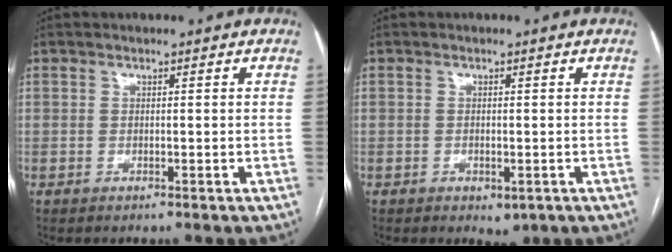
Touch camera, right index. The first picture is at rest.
{"total": 2.2, "force": [-1.0, 1.5, 1.4], "torque": [-0.012, -0.001, -0.002]}